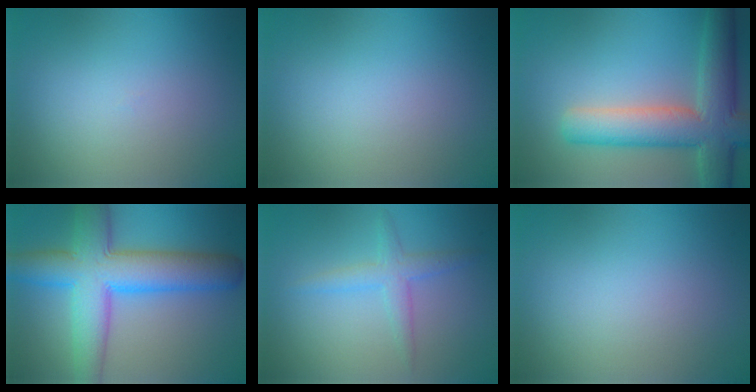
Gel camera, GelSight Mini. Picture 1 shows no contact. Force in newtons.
{"total": 0.0}
{"total": 8.4, "press": 8.4, "slide": 0.5}
{"total": 9.6, "press": 9.6, "slide": 0.2}
{"total": 2.2, "press": 2.2, "slide": 0.2}
{"total": 0.0}